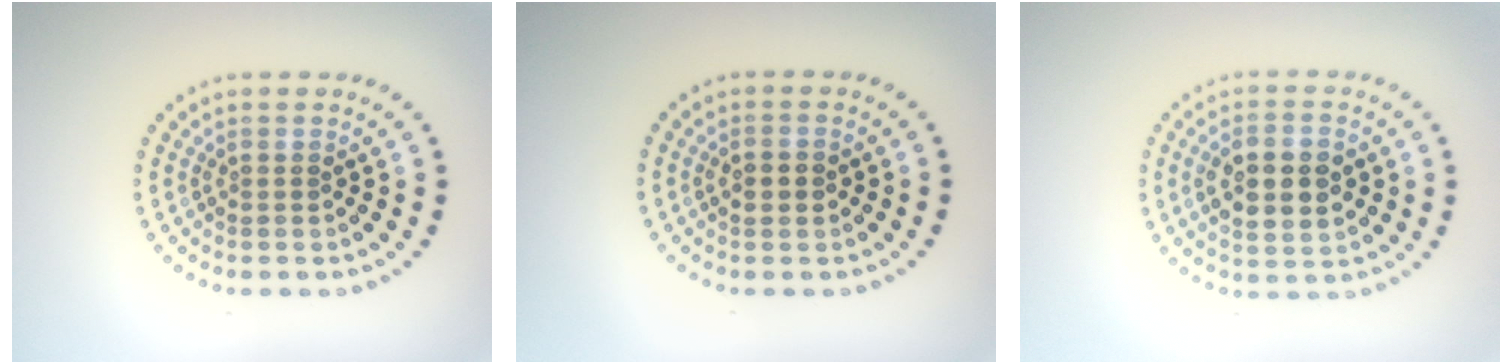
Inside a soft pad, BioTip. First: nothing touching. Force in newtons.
{"total": 2.2, "press": 2.2, "slide": 0.2}
{"total": 5.6, "press": 5.5, "slide": 0.5}